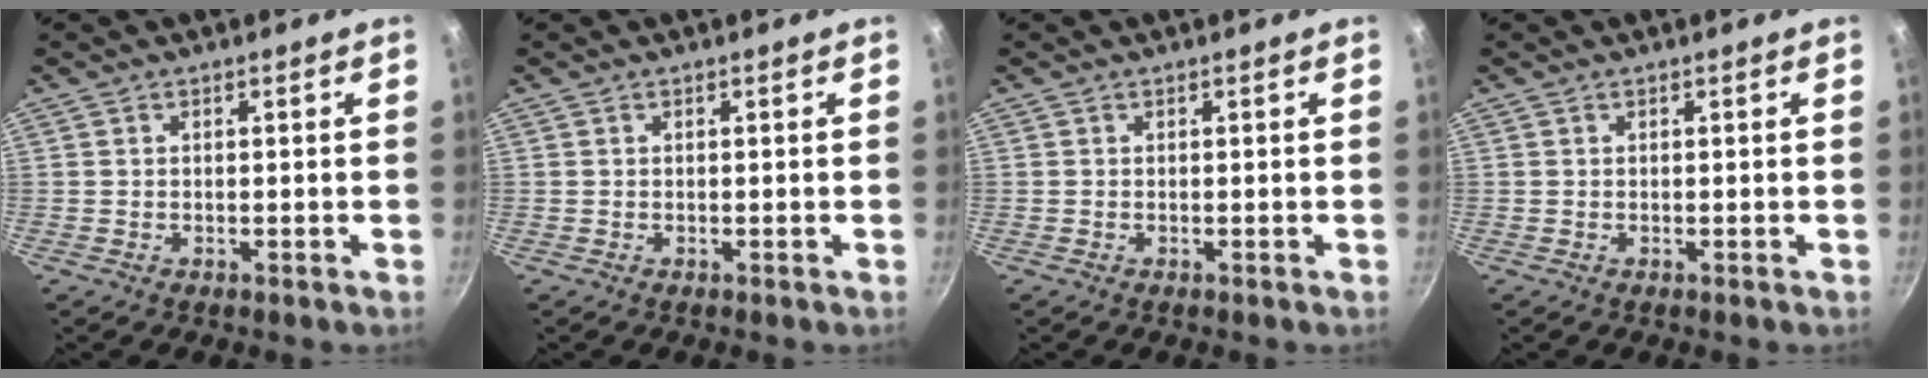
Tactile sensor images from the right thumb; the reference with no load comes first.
{"total": 0.0}
{"total": 0.0}
{"total": 0.0}